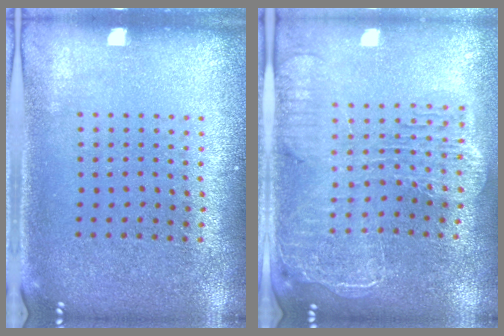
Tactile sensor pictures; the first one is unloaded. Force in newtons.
{"total": 2.3, "press": 2.0, "slide": 1.1}